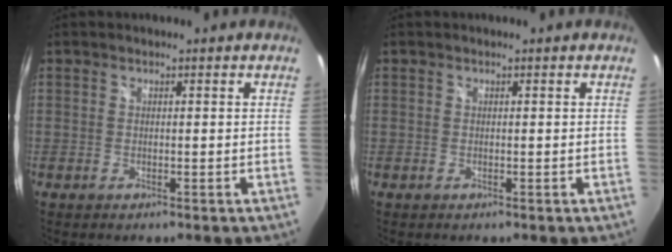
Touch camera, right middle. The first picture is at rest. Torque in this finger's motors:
{"motor_torque": [0.00, 0.00, 0.00, 0.01]}